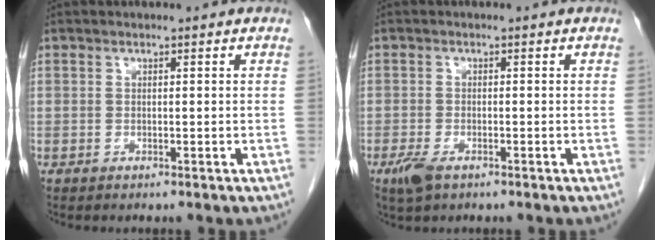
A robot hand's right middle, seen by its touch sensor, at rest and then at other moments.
{"total": 3.2, "force": [-1.9, 1.3, 2.2], "torque": [-0.050, -0.005, -0.030]}